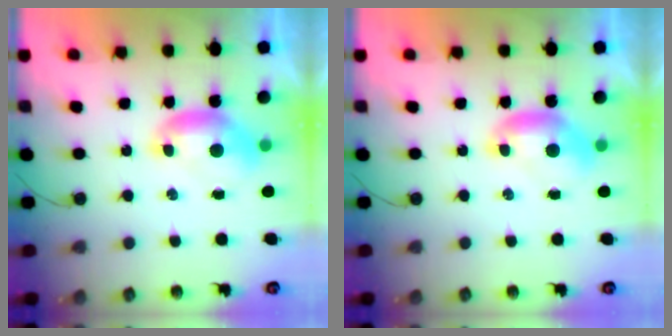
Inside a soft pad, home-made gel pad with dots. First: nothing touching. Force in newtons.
{"total": 0.0}